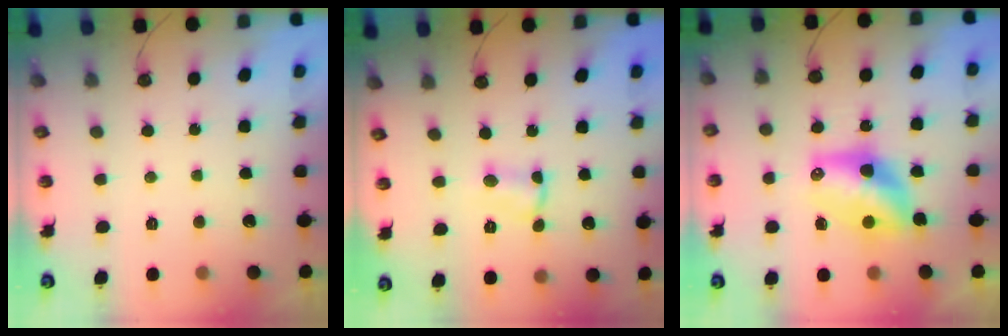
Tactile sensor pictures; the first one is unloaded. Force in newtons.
{"total": 1.9, "press": 1.9, "slide": 0.4}
{"total": 10.1, "press": 10.1, "slide": 0.6}